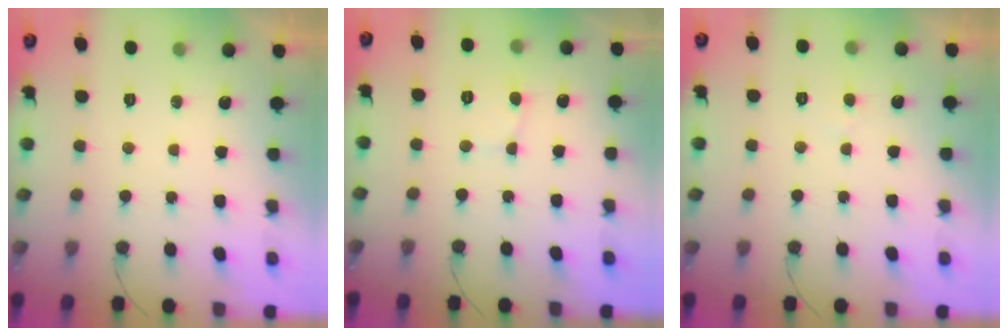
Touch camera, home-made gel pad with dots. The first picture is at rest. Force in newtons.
{"total": 2.8, "press": 2.8, "slide": 0.3}
{"total": 2.6, "press": 2.6, "slide": 0.2}